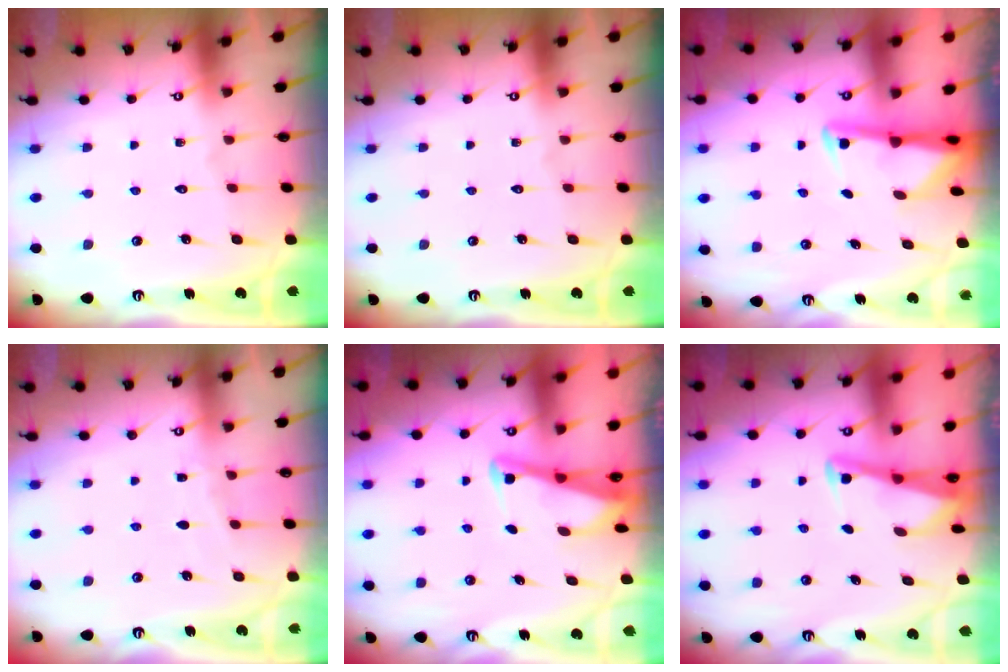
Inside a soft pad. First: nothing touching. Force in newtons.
{"total": 0.0}
{"total": 2.8, "press": 2.8, "slide": 0.7}
{"total": 3.2, "press": 3.2, "slide": 0.4}
{"total": 2.8, "press": 2.8, "slide": 0.3}
{"total": 3.0, "press": 2.9, "slide": 0.4}